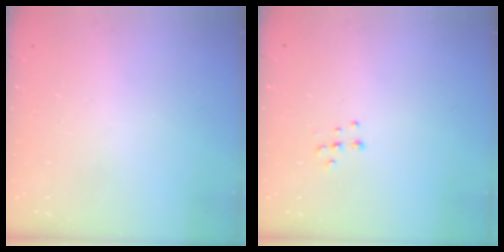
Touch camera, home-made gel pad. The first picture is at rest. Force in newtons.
{"total": 7.0, "press": 6.9, "slide": 0.6}